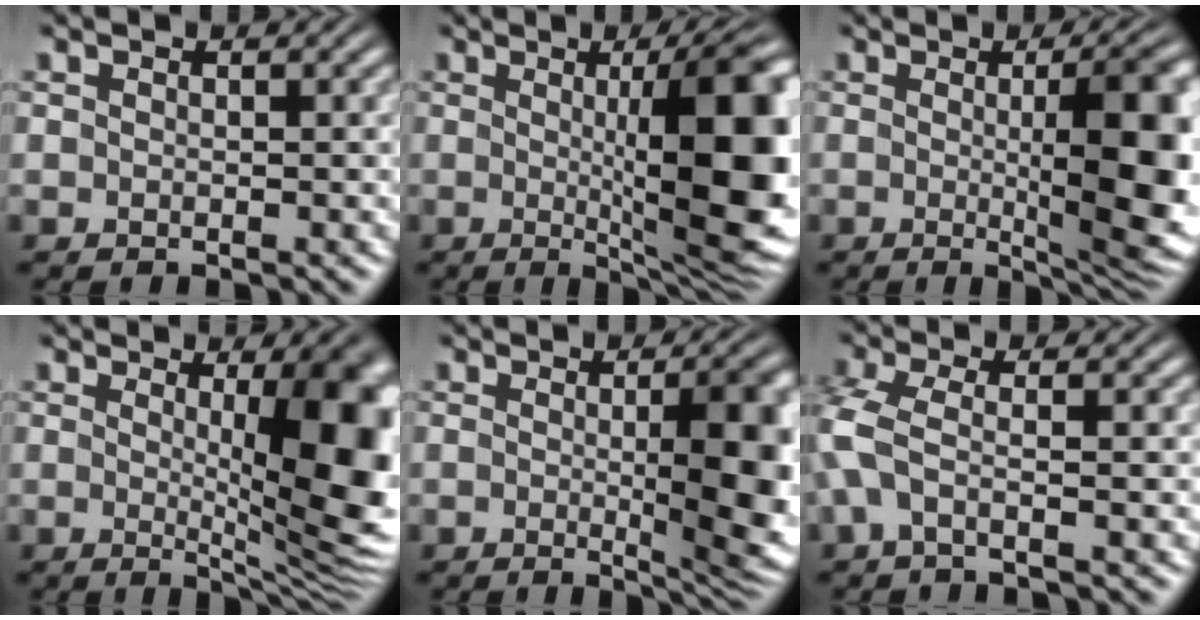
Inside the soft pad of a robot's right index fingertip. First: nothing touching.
{"total": 14.2, "force": [-0.2, 4.1, 13.6], "torque": [-0.160, 0.007, -0.001]}
{"total": 10.6, "force": [-1.2, 2.8, 10.2], "torque": [-0.129, -0.008, -0.013]}
{"total": 12.3, "force": [-0.3, 4.0, 11.6], "torque": [-0.131, -0.014, 0.003]}
{"total": 8.9, "force": [-1.0, 2.3, 8.6], "torque": [-0.108, -0.011, -0.013]}
{"total": 3.2, "force": [-0.4, 1.7, 2.7], "torque": [-0.080, -0.013, -0.003]}